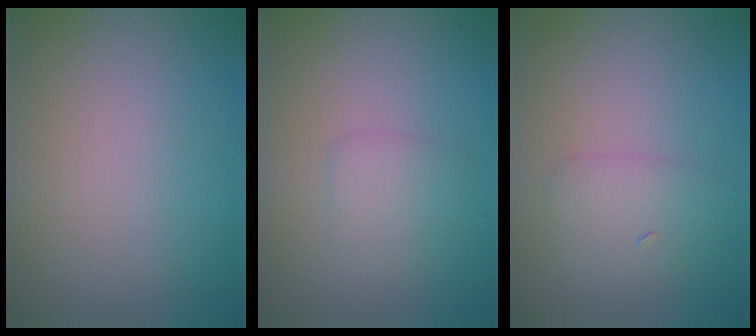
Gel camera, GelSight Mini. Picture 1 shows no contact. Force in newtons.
{"total": 1.7, "press": 1.7, "slide": 0.0}
{"total": 2.1, "press": 2.1, "slide": 0.1}